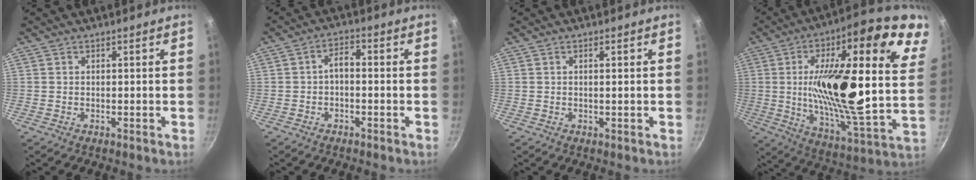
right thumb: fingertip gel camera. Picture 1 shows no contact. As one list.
[{"total": 3.1, "force": [-0.9, 1.7, 2.5], "torque": [-0.039, 0.024, -0.017]}, {"total": 1.0, "force": [0.3, 0.1, 1.0], "torque": [-0.020, 0.000, 0.005]}, {"total": 33.3, "force": [10.2, 11.5, 29.5], "torque": [-0.470, -0.037, 0.157]}]